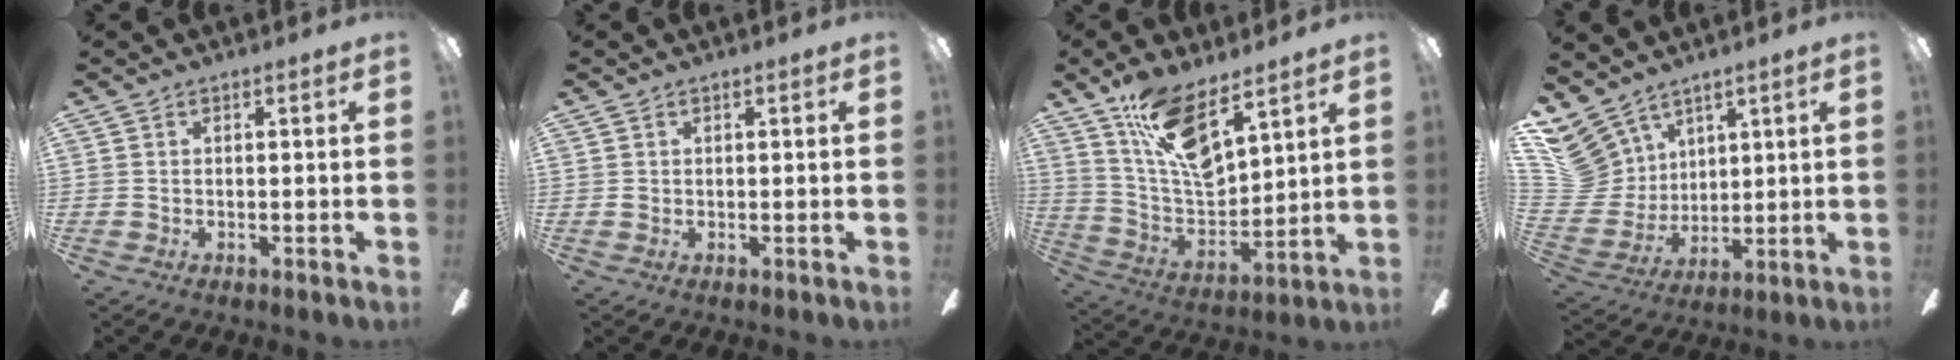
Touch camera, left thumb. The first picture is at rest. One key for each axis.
{"total": 0.8, "fx": 0.2, "fy": 0.8, "fz": 0.1, "tx": -0.002, "ty": 0.007, "tz": 0.002}
{"total": 15.4, "fx": 10.3, "fy": 6.2, "fz": 9.6, "tx": -0.179, "ty": -0.052, "tz": 0.187}
{"total": 13.5, "fx": 9.1, "fy": 9.3, "fz": 3.4, "tx": -0.130, "ty": -0.060, "tz": 0.181}